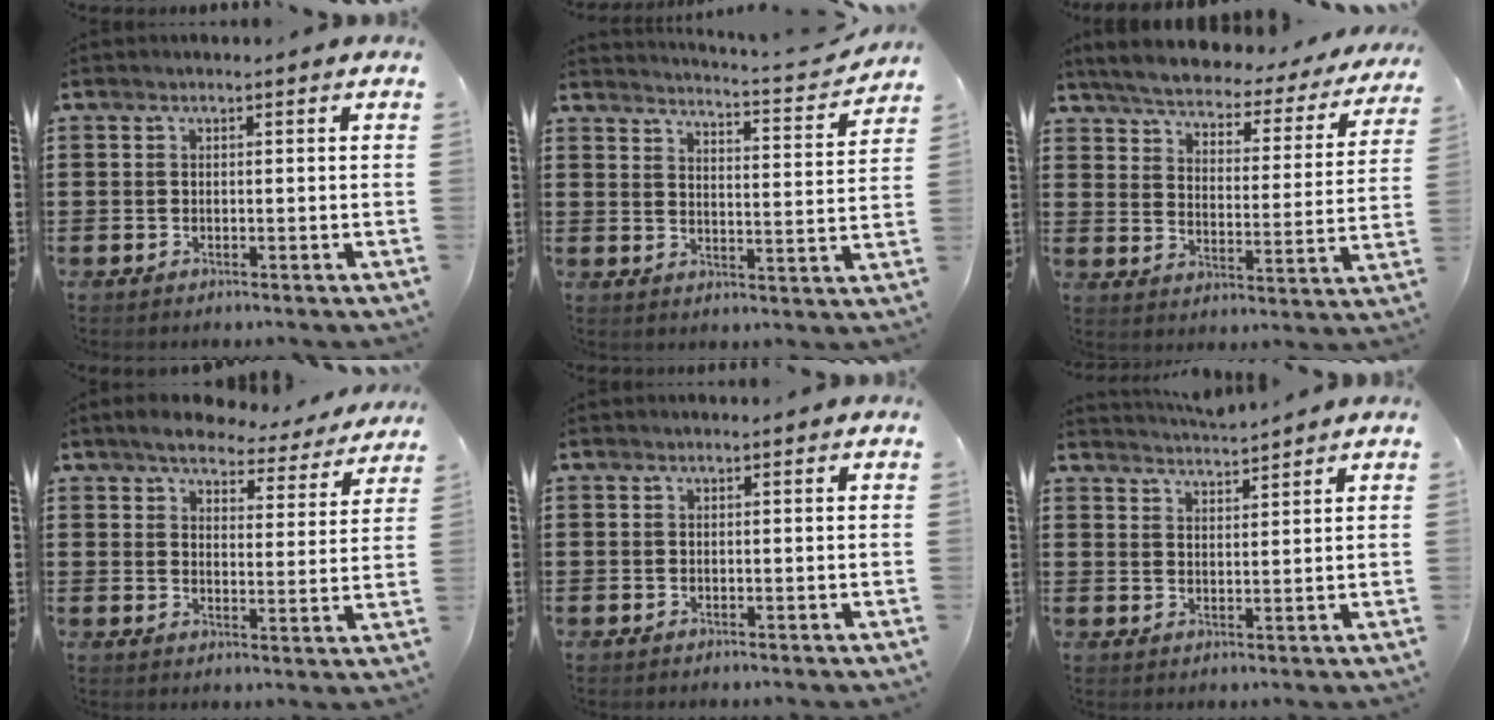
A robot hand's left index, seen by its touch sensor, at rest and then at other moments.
{"total": 2.8, "force": [2.7, -0.5, 0.8], "torque": [-0.028, -0.036, 0.034]}
{"total": 3.9, "force": [3.8, 0.5, 1.1], "torque": [-0.046, -0.032, 0.057]}
{"total": 5.7, "force": [5.3, 1.2, 1.7], "torque": [-0.048, -0.026, 0.091]}
{"total": 0.0}
{"total": 3.0, "force": [3.0, -0.4, 0.1], "torque": [-0.011, -0.011, 0.055]}